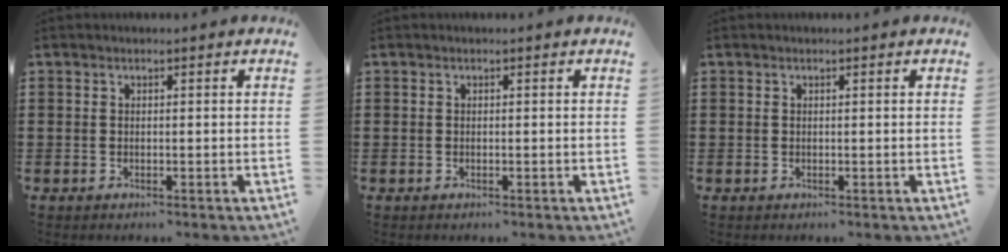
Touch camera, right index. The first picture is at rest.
{"total": 0.0}
{"total": 0.0}